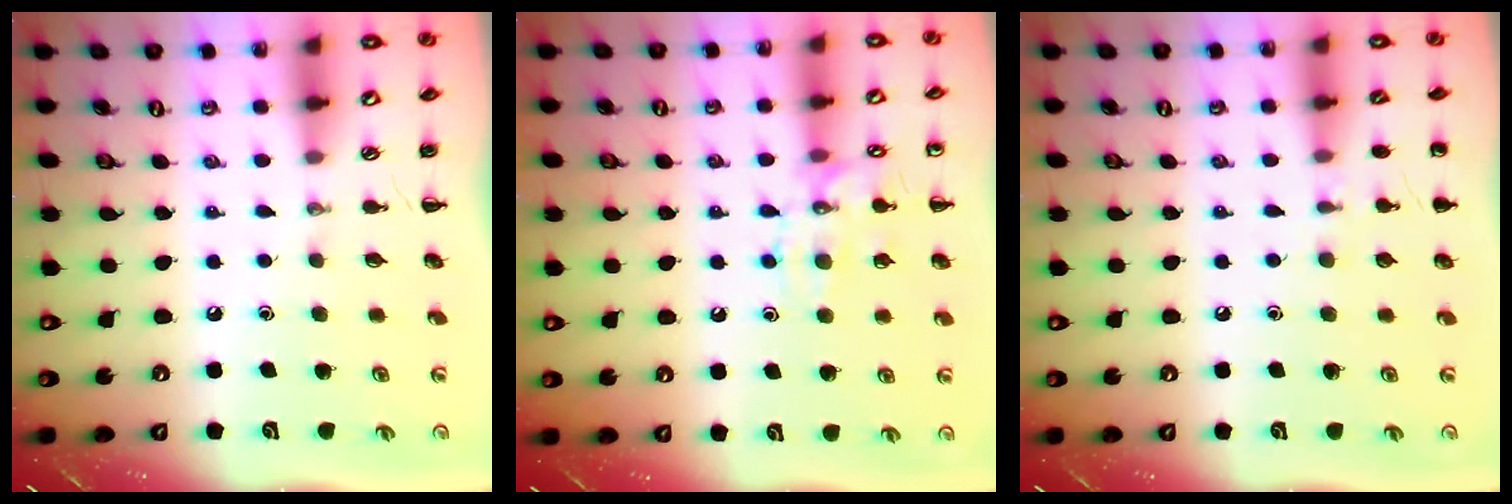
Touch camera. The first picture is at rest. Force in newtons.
{"total": 11.9, "press": 11.9, "slide": 0.6}
{"total": 6.3, "press": 6.1, "slide": 1.6}